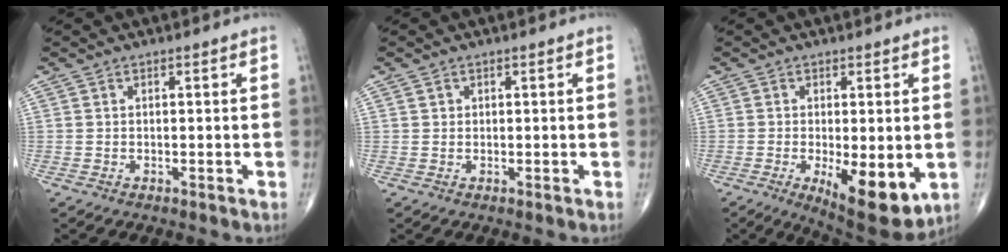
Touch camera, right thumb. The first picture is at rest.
{"total": 0.7, "force": [0.3, 0.6, 0.1], "torque": [0.005, 0.000, 0.005]}
{"total": 11.6, "force": [-2.8, 4.3, 10.3], "torque": [-0.146, -0.025, -0.030]}